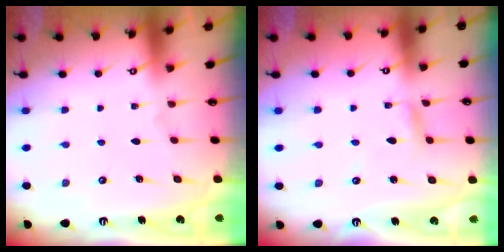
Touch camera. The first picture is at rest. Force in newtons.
{"total": 2.0, "press": 2.0, "slide": 0.2}